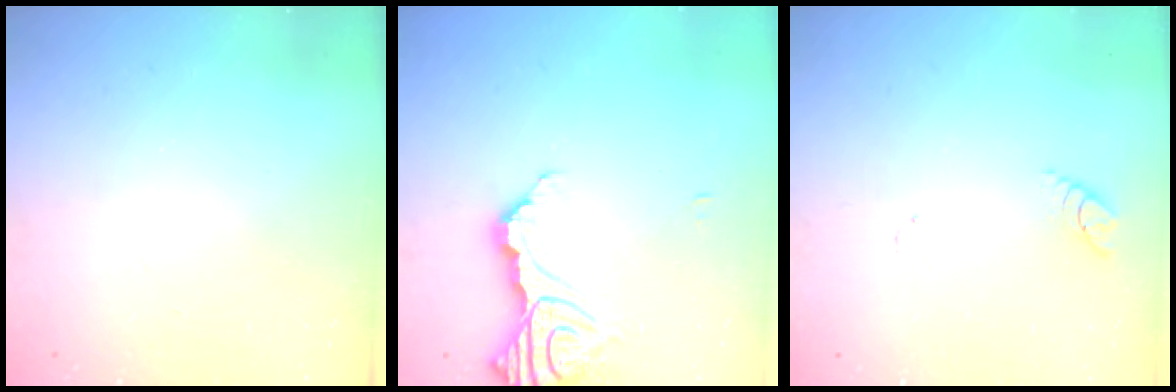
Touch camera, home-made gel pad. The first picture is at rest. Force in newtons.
{"total": 15.4, "press": 15.3, "slide": 1.5}
{"total": 2.9, "press": 2.8, "slide": 0.3}